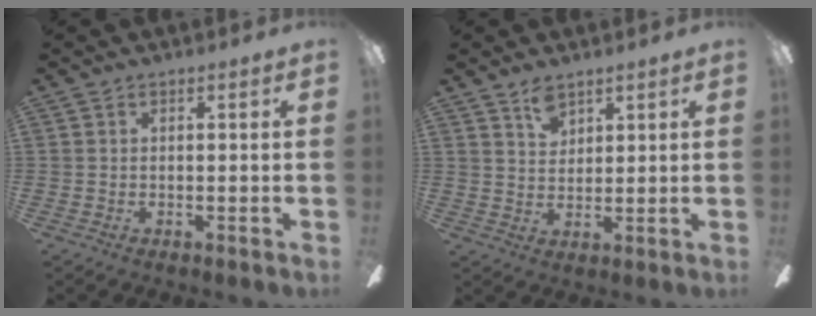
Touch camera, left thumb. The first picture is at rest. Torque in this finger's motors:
{"motor_torque": [-0.19, -0.21, -0.41, -0.18, 0.06]}